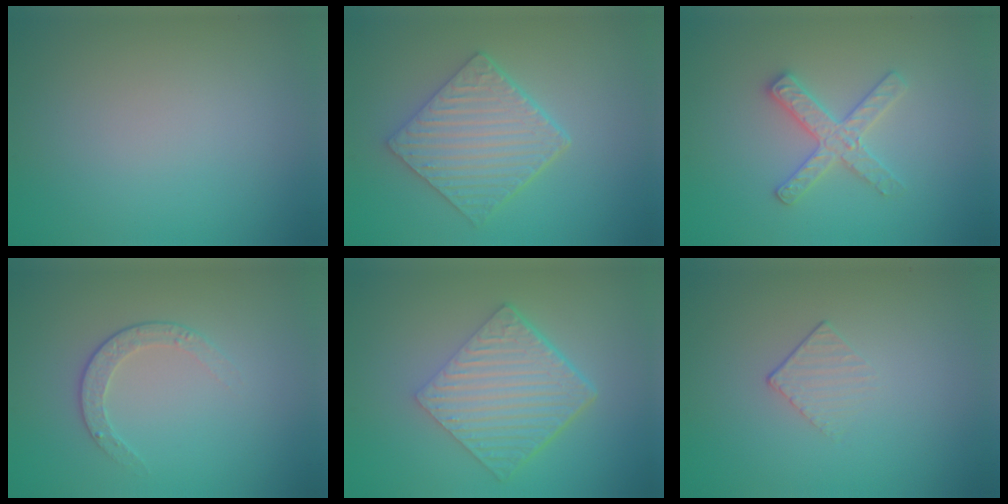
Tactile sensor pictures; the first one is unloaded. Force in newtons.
{"total": 5.4, "press": 4.5, "slide": 3.1}
{"total": 2.8, "press": 2.8, "slide": 0.3}
{"total": 2.1, "press": 1.4, "slide": 1.5}
{"total": 6.5, "press": 4.4, "slide": 4.7}
{"total": 1.2, "press": 0.5, "slide": 1.1}